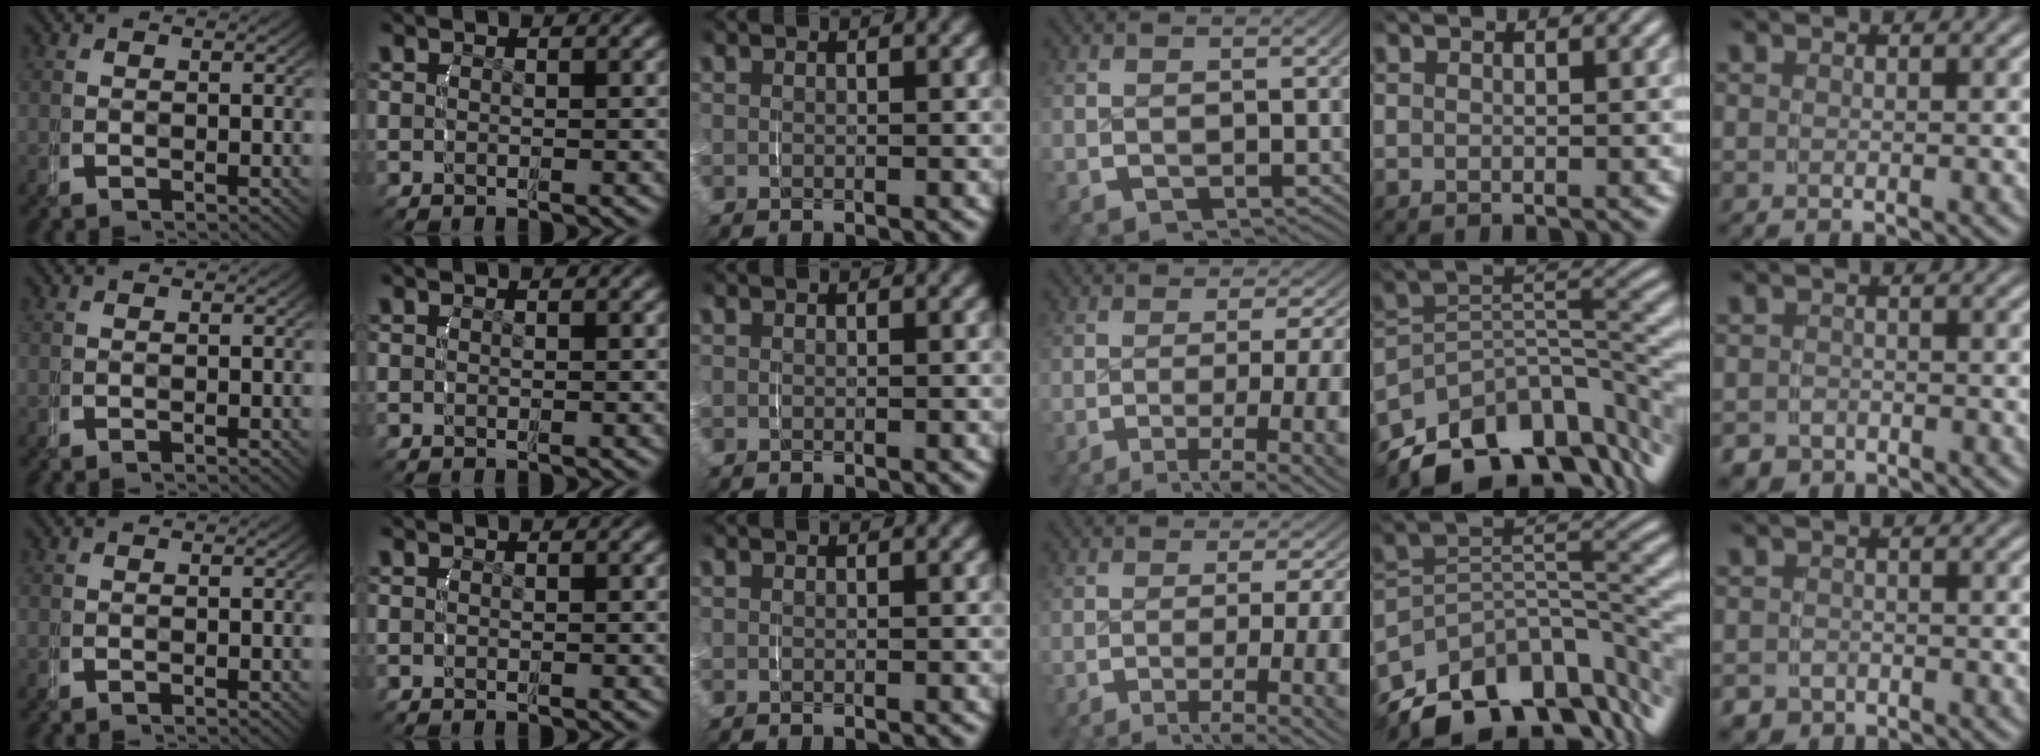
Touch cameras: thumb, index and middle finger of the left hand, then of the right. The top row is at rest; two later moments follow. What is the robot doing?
{"motion": "grasp_and_lifting", "object": "router"}